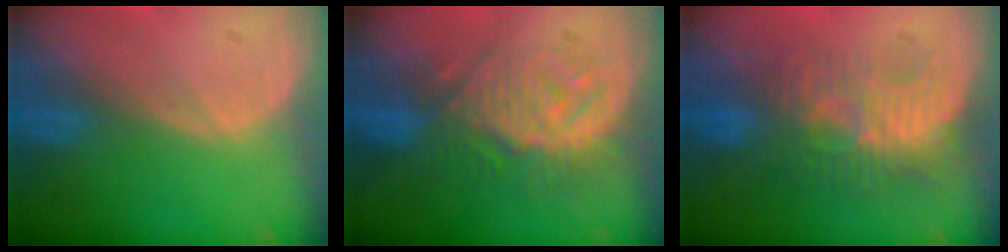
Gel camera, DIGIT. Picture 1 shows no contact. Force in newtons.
{"total": 9.3, "press": 8.6, "slide": 3.6}
{"total": 9.3, "press": 8.6, "slide": 3.7}